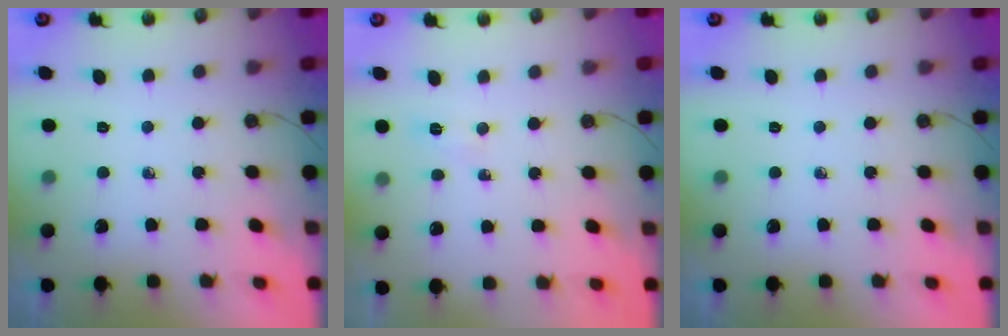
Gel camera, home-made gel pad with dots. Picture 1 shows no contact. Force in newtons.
{"total": 2.8, "press": 2.5, "slide": 1.2}
{"total": 0.0}